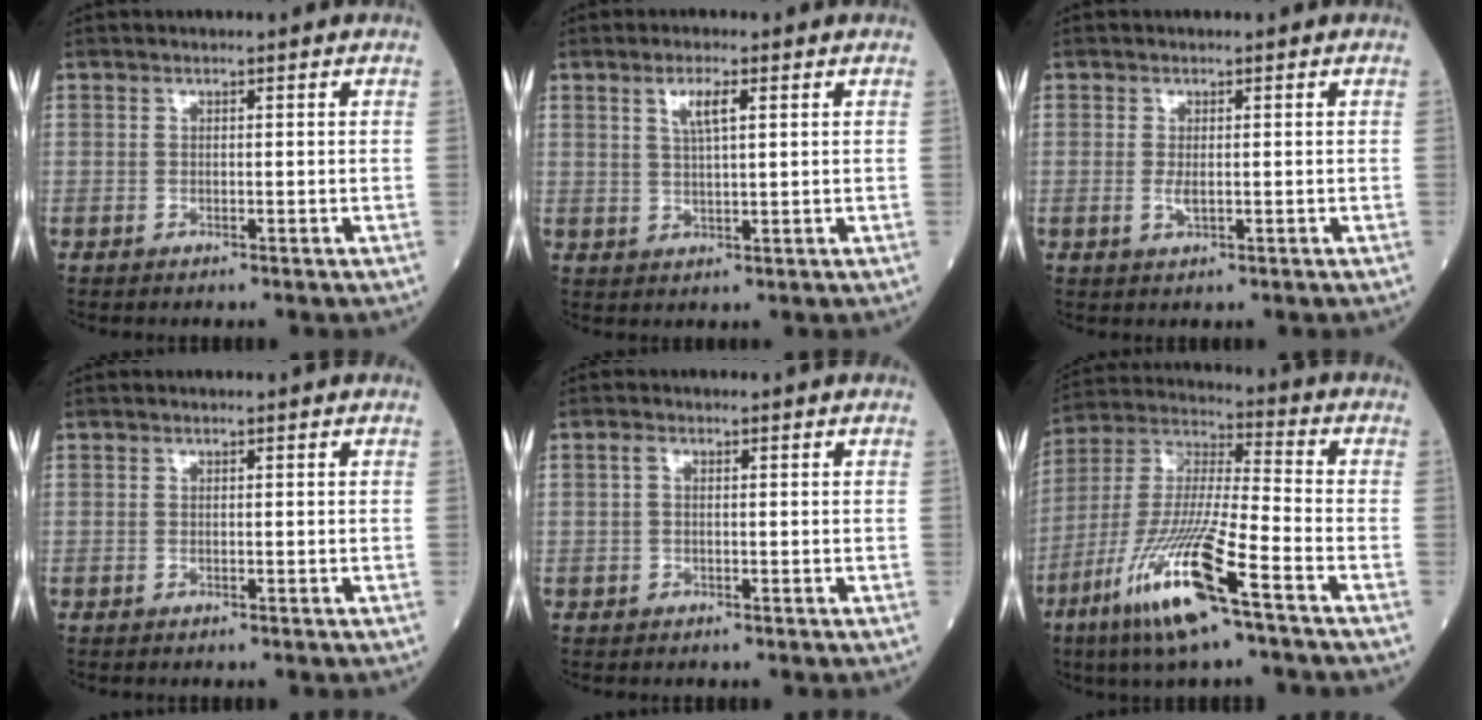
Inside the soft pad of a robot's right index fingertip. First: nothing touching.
{"total": 3.7, "force": [1.7, 0.6, 3.3], "torque": [-0.062, 0.002, 0.033]}
{"total": 1.6, "force": [-0.1, 0.5, 1.5], "torque": [-0.033, -0.004, 0.000]}
{"total": 0.0}
{"total": 1.2, "force": [0.2, 0.7, 1.0], "torque": [-0.023, 0.009, 0.005]}
{"total": 17.1, "force": [-8.8, 1.0, 14.6], "torque": [-0.315, -0.039, -0.170]}